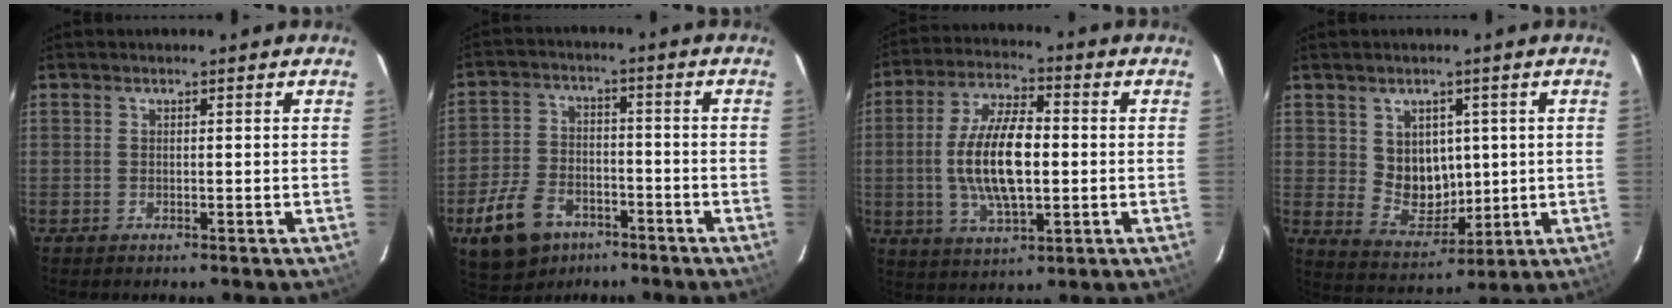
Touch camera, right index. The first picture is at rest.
{"total": 12.8, "force": [-7.6, 8.1, 6.4], "torque": [-0.159, 0.002, -0.122]}
{"total": 14.2, "force": [-0.7, 5.8, 13.0], "torque": [-0.256, 0.005, -0.011]}
{"total": 8.3, "force": [1.8, 6.9, 4.2], "torque": [-0.075, -0.001, 0.052]}